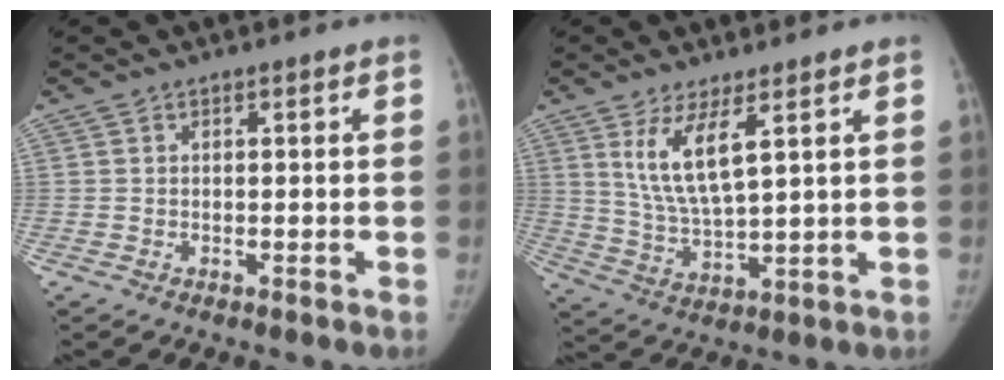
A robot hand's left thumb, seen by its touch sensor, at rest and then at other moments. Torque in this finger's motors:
{"motor_torque": [-0.19, 0.41, 1.04, -0.36, 0.05]}